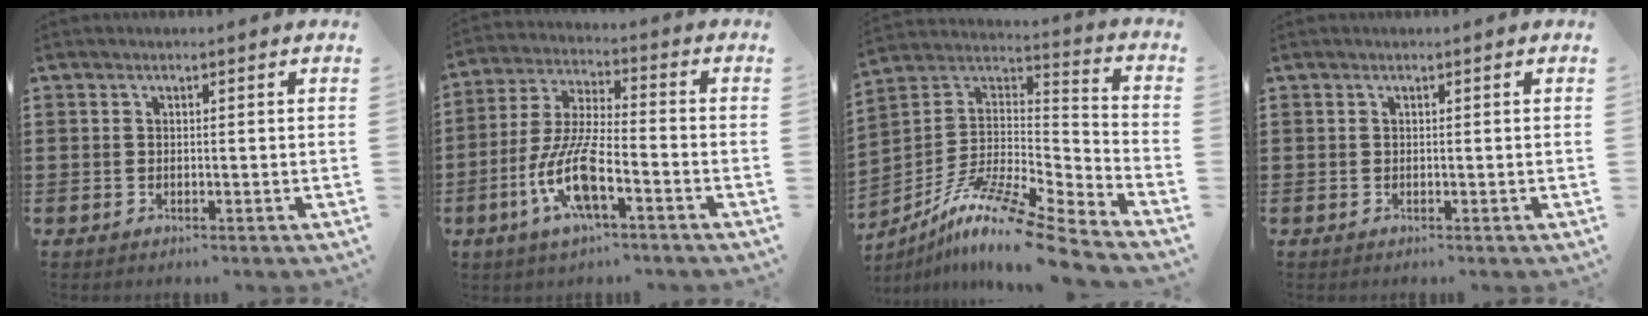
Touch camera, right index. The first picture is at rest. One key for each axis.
{"total": 10.5, "fx": -4.6, "fy": 2.7, "fz": 9.0, "tx": -0.207, "ty": -0.009, "tz": -0.092}
{"total": 12.4, "fx": -9.7, "fy": 0.7, "fz": 7.7, "tx": -0.140, "ty": 0.011, "tz": -0.188}
{"total": 0.0}